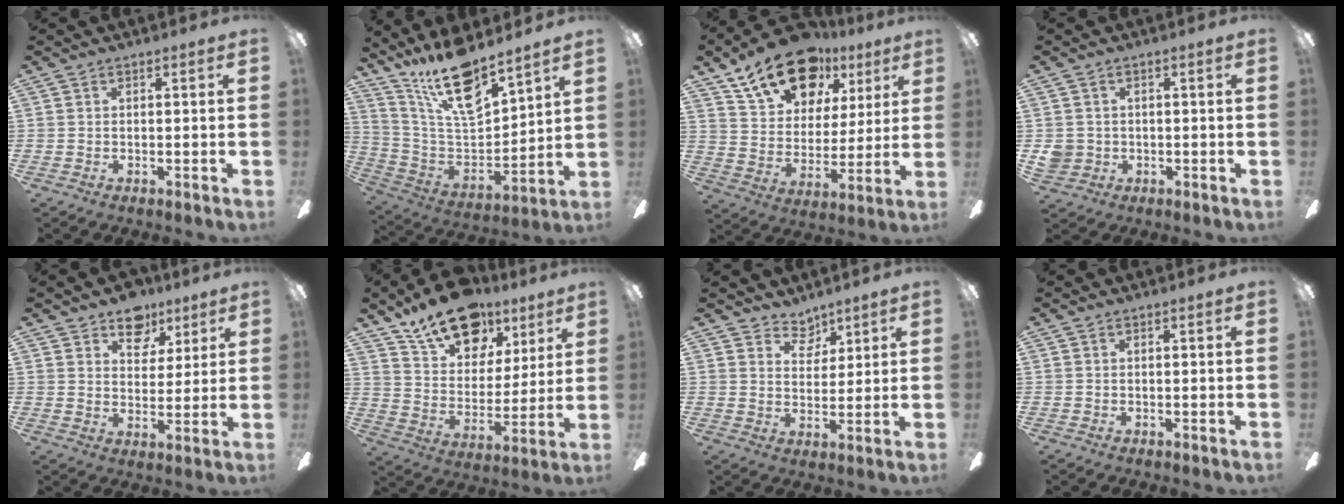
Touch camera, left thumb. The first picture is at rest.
{"total": 17.8, "force": [13.8, 5.4, 10.0], "torque": [-0.192, -0.094, 0.241]}
{"total": 18.9, "force": [12.7, 10.8, 8.8], "torque": [-0.155, -0.066, 0.229]}
{"total": 3.4, "force": [-0.1, 3.3, 0.8], "torque": [-0.019, 0.003, -0.004]}
{"total": 9.4, "force": [6.5, 6.2, 3.0], "torque": [-0.038, -0.034, 0.118]}
{"total": 18.4, "force": [13.4, 9.8, 7.8], "torque": [-0.138, -0.081, 0.241]}
{"total": 5.9, "force": [4.6, 3.4, 1.3], "torque": [-0.018, -0.024, 0.084]}
{"total": 0.0}